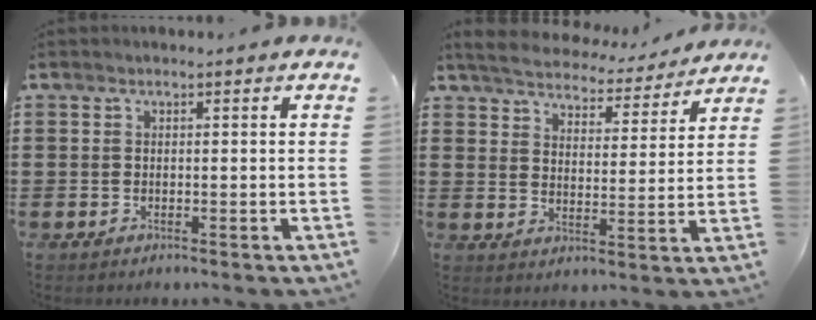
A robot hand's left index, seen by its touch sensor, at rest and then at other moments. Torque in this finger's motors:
{"motor_torque": [2.14, 0.00, 0.11, 0.05]}